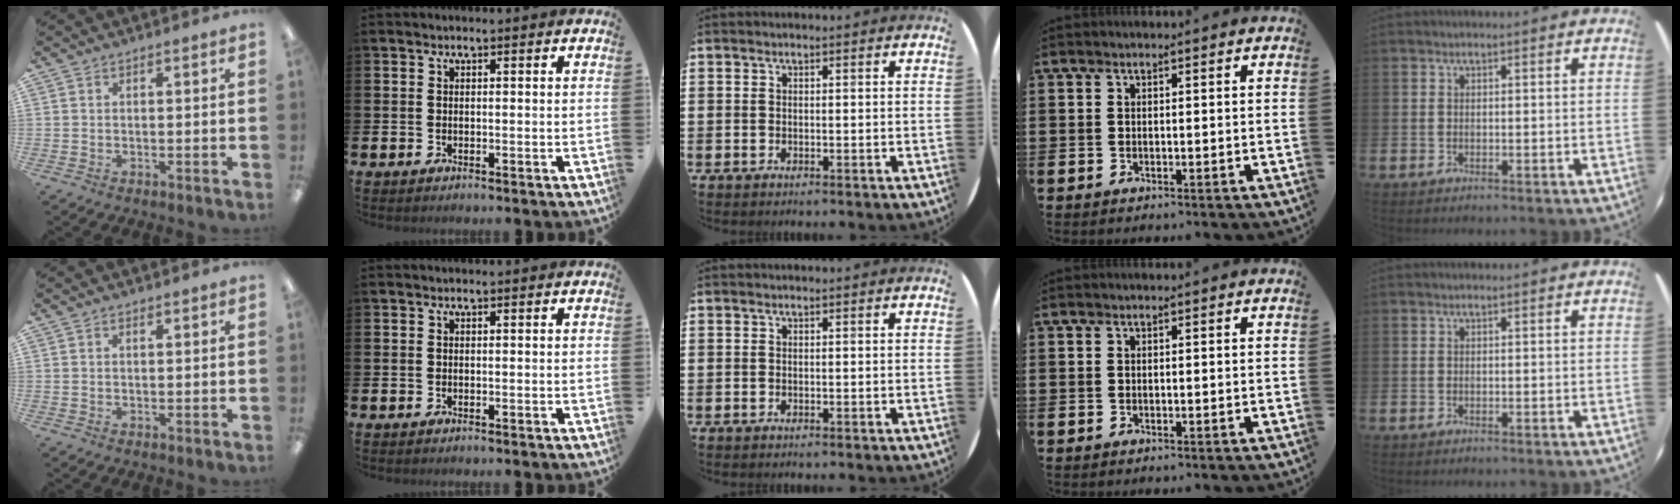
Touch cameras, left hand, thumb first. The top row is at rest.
{"thumb": {"total": 0.5, "force": [0.4, 0.2, 0.3], "torque": [0.000, -0.002, 0.005]}}